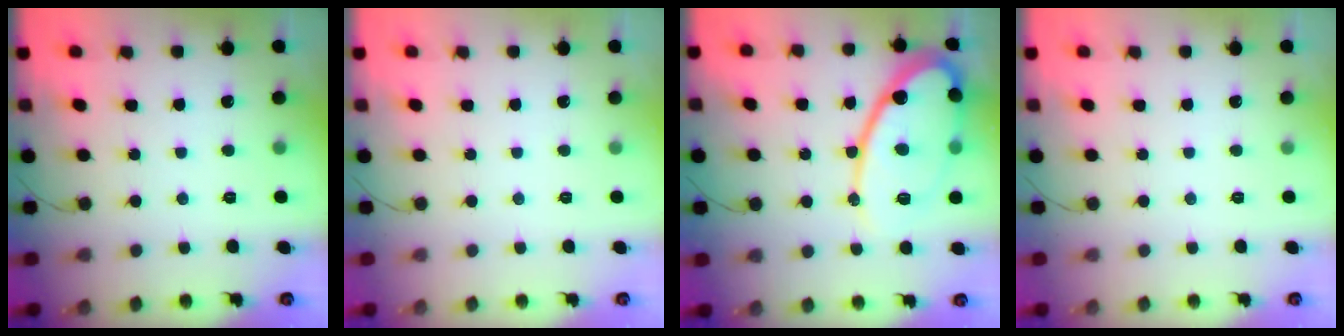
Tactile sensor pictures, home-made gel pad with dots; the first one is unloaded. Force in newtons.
{"total": 0.0}
{"total": 20.4, "press": 20.4, "slide": 1.7}
{"total": 0.0}